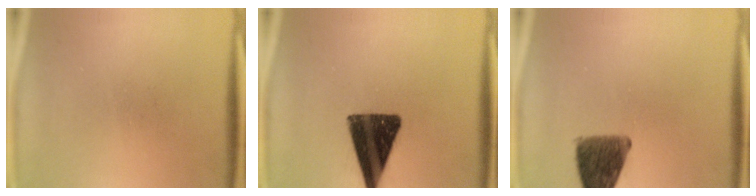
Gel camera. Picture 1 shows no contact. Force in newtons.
{"total": 14.1}
{"total": 9.2}